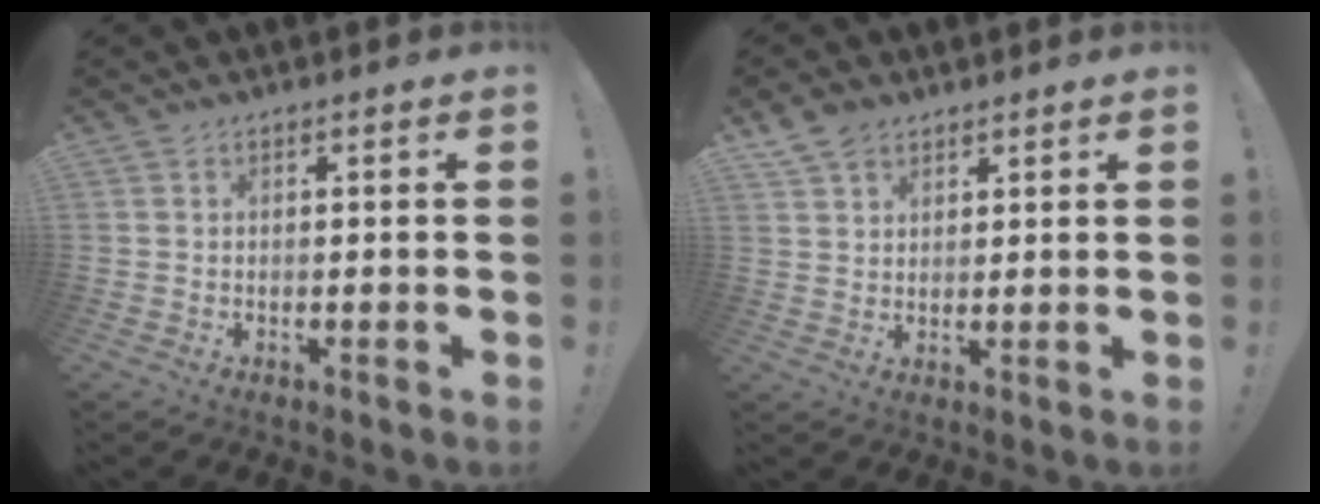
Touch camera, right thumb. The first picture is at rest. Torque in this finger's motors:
{"motor_torque": [0.01, 0.01, 0.51, 0.51, 0.02]}